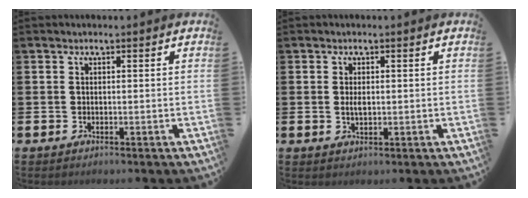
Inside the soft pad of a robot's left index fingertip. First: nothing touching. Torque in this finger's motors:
{"motor_torque": [0.49, 0.19, 0.06, 0.06]}